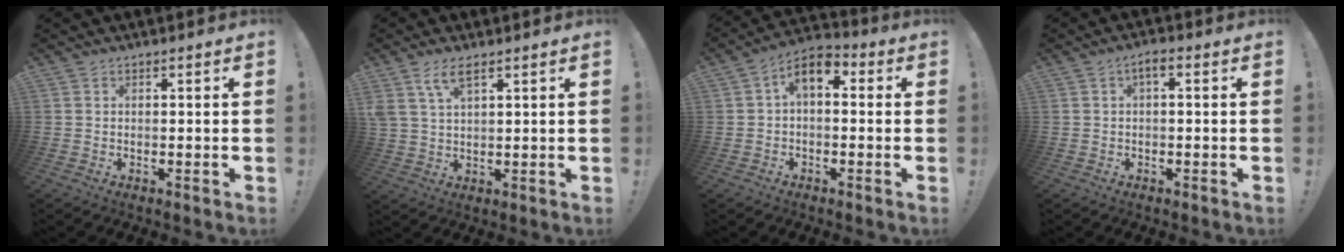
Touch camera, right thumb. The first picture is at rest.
{"total": 6.2, "force": [3.7, 2.3, 4.3], "torque": [-0.085, -0.006, 0.071]}
{"total": 6.8, "force": [1.3, 3.8, 5.6], "torque": [-0.096, 0.005, 0.028]}
{"total": 2.4, "force": [-0.3, 0.8, 2.3], "torque": [-0.049, 0.010, -0.006]}